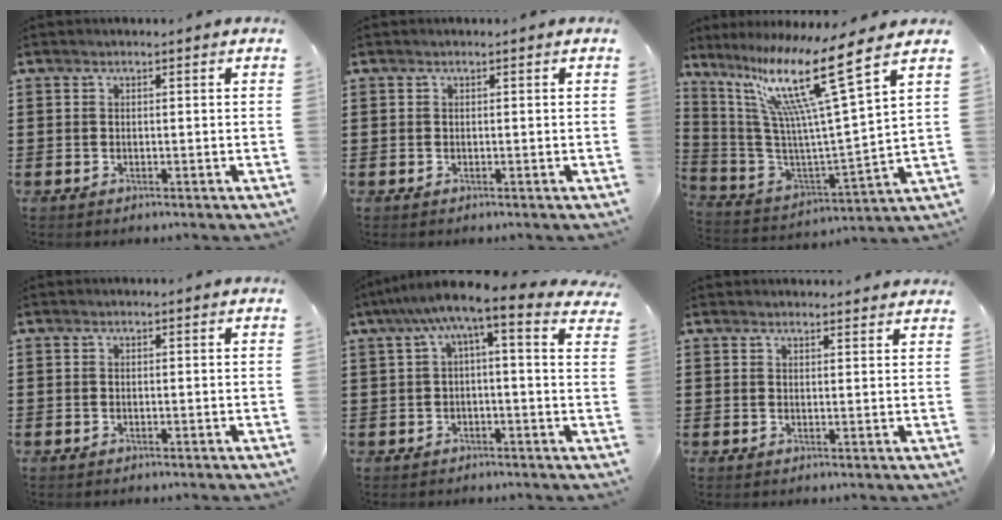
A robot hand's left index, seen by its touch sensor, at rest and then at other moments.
{"total": 0.0}
{"total": 17.3, "force": [10.0, 1.0, 14.0], "torque": [-0.310, -0.059, 0.148]}
{"total": 0.0}
{"total": 5.3, "force": [1.6, 0.4, 5.1], "torque": [-0.106, -0.018, 0.019]}
{"total": 1.9, "force": [1.8, 0.1, 0.3], "torque": [-0.009, 0.001, 0.036]}